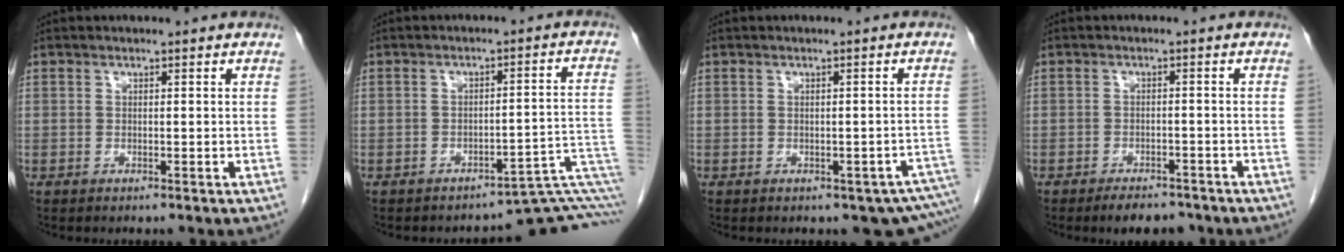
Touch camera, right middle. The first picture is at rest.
{"total": 6.5, "force": [-5.3, 0.3, 3.8], "torque": [-0.031, 0.049, -0.053]}
{"total": 5.8, "force": [-4.2, 2.8, 3.0], "torque": [-0.010, 0.002, -0.043]}
{"total": 4.7, "force": [-3.8, 1.8, 1.9], "torque": [-0.029, -0.002, -0.054]}